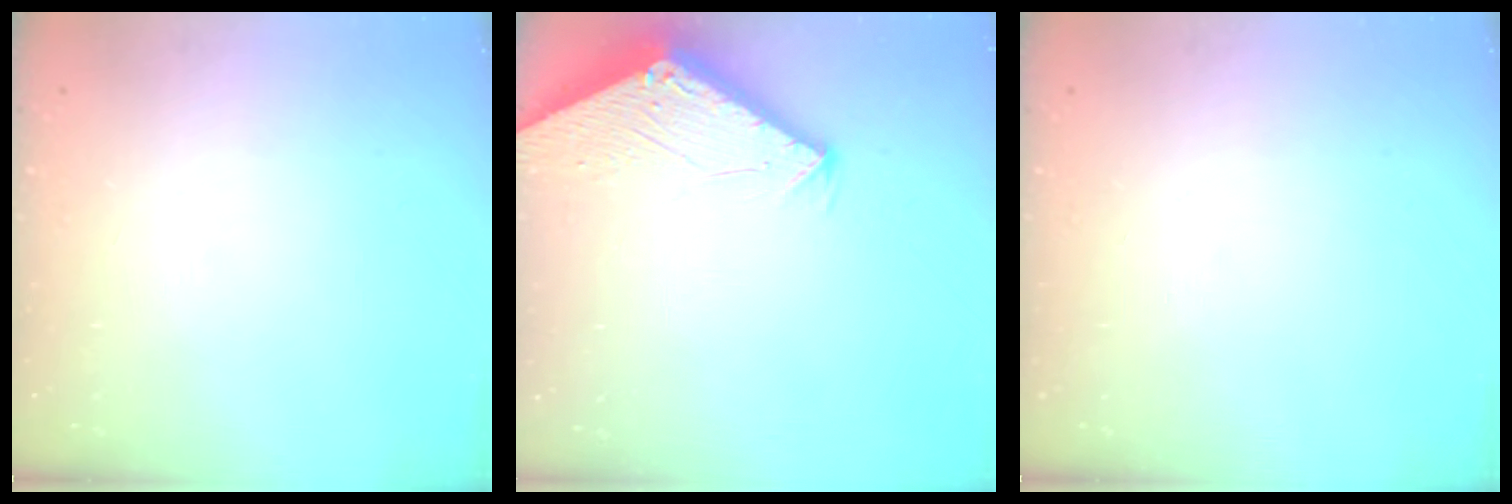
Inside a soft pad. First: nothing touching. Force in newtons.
{"total": 2.9, "press": 2.9, "slide": 0.2}
{"total": 0.0}